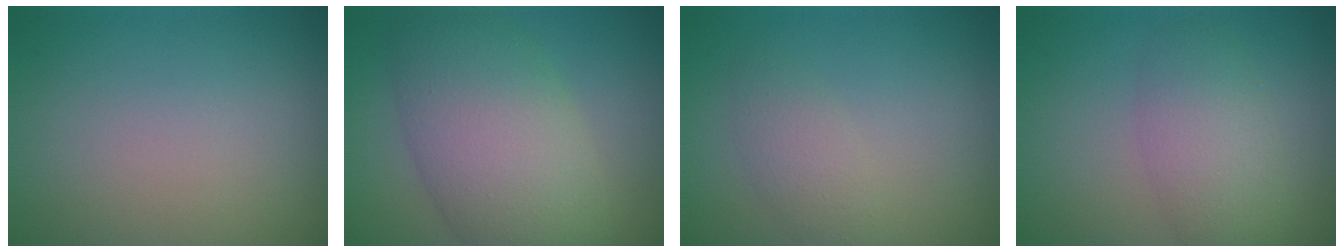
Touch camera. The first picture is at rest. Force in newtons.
{"total": 9.6, "press": 9.6, "slide": 0.5}
{"total": 2.1, "press": 2.1, "slide": 0.1}
{"total": 3.9, "press": 3.9, "slide": 0.1}